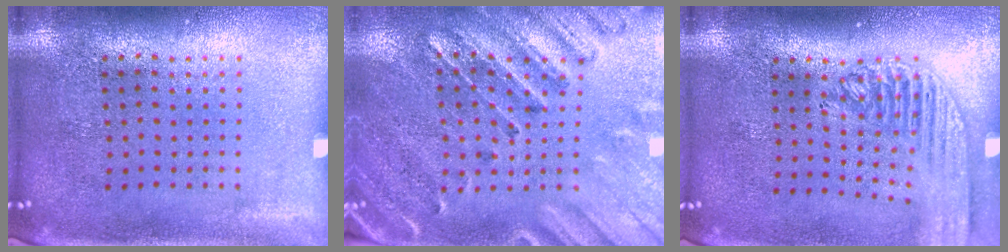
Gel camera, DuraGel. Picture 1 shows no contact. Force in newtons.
{"total": 2.9, "press": 2.7, "slide": 1.1}
{"total": 2.1, "press": 1.8, "slide": 1.1}